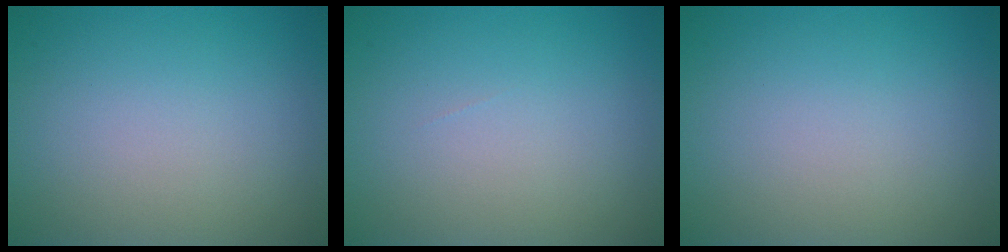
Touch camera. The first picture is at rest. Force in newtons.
{"total": 0.0}
{"total": 0.0}